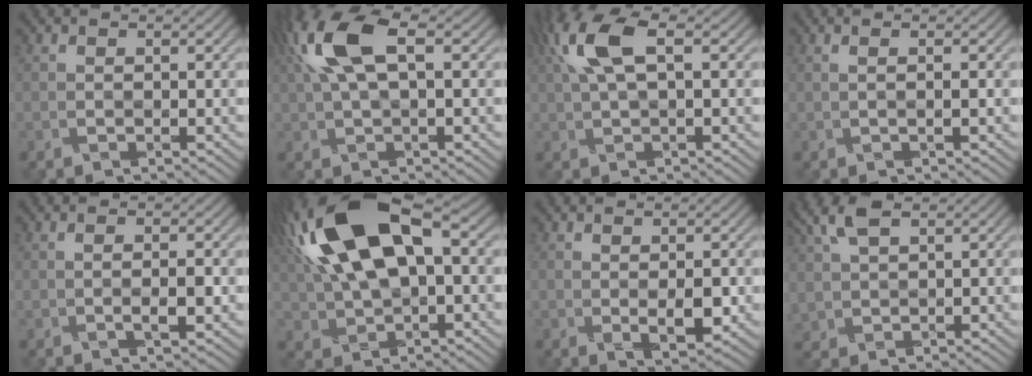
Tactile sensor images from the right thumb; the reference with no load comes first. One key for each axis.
{"total": 8.5, "fx": 2.6, "fy": 3.1, "fz": 7.5, "tx": -0.166, "ty": 0.021, "tz": 0.046}
{"total": 6.8, "fx": 2.2, "fy": 2.3, "fz": 6.0, "tx": -0.134, "ty": 0.015, "tz": 0.039}
{"total": 1.2, "fx": 0.1, "fy": 0.2, "fz": 1.1, "tx": -0.021, "ty": 0.002, "tz": -0.003}
{"total": 2.2, "fx": -0.3, "fy": 0.4, "fz": 2.2, "tx": -0.036, "ty": 0.002, "tz": -0.007}
{"total": 16.9, "fx": 5.5, "fy": 8.0, "fz": 13.8, "tx": -0.310, "ty": 0.030, "tz": 0.095}
{"total": 2.8, "fx": 0.2, "fy": 0.8, "fz": 2.7, "tx": -0.052, "ty": -0.004, "tz": 0.011}
{"total": 5.8, "fx": 3.5, "fy": 2.5, "fz": 3.9, "tx": -0.099, "ty": 0.015, "tz": 0.076}